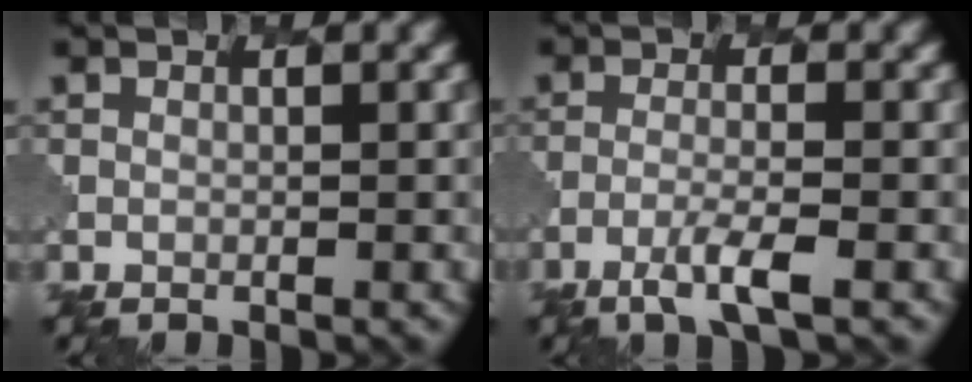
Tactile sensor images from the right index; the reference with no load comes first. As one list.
[{"total": 3.0, "force": [-1.8, 0.3, 2.4], "torque": [-0.048, -0.002, -0.041]}]